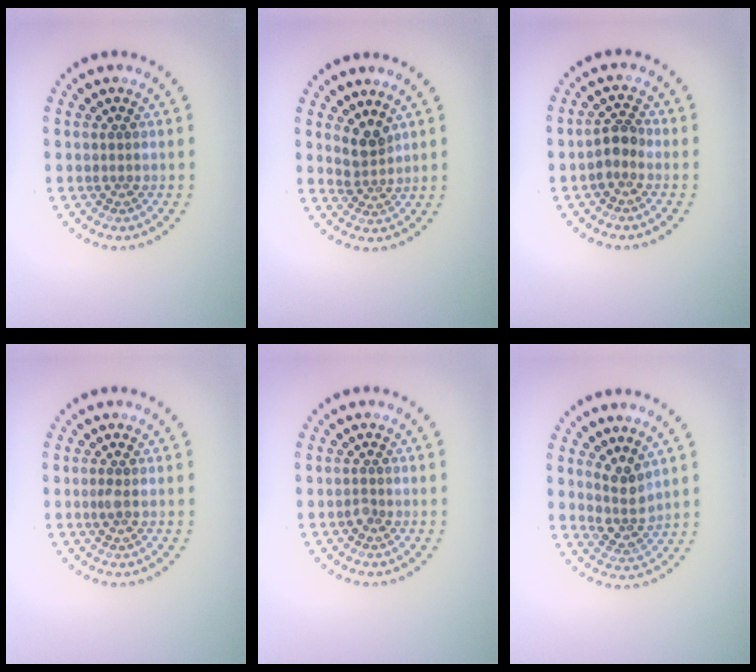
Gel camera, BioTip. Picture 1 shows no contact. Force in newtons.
{"total": 2.3, "press": 1.8, "slide": 1.4}
{"total": 1.8, "press": 1.4, "slide": 1.1}
{"total": 0.6, "press": 0.5, "slide": 0.4}
{"total": 0.6, "press": 0.5, "slide": 0.4}
{"total": 2.8, "press": 2.3, "slide": 1.7}